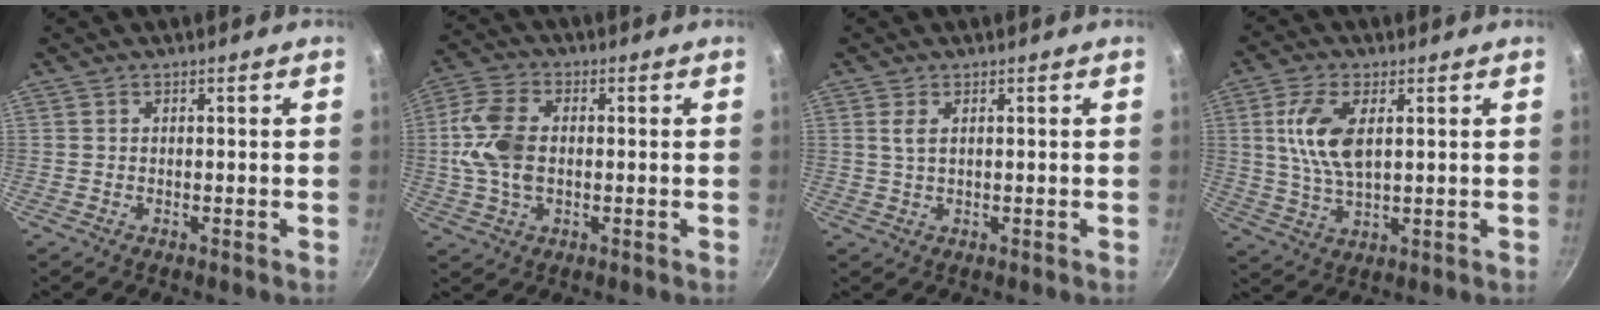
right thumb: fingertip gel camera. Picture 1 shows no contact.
{"total": 10.5, "force": [0.0, 6.7, 8.1], "torque": [-0.163, 0.016, -0.010]}
{"total": 2.2, "force": [0.7, 1.1, 1.8], "torque": [-0.034, -0.003, 0.014]}
{"total": 10.0, "force": [2.3, 4.9, 8.4], "torque": [-0.162, -0.005, 0.046]}